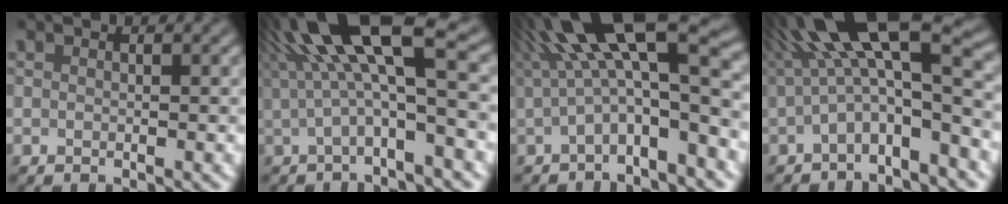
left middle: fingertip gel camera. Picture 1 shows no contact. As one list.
[{"total": 10.7, "force": [3.3, 2.9, 9.7], "torque": [-0.169, 0.018, 0.054]}, {"total": 11.6, "force": [2.4, 3.5, 10.8], "torque": [-0.175, 0.019, 0.034]}, {"total": 10.5, "force": [0.1, 3.1, 10.1], "torque": [-0.170, 0.029, -0.016]}]